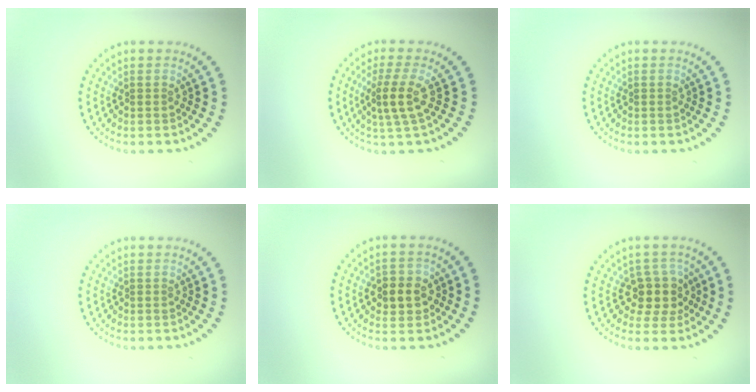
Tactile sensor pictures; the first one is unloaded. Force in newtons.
{"total": 2.7, "press": 2.1, "slide": 1.6}
{"total": 0.0}
{"total": 0.0}
{"total": 2.8, "press": 2.8, "slide": 0.6}
{"total": 2.9, "press": 2.3, "slide": 1.7}